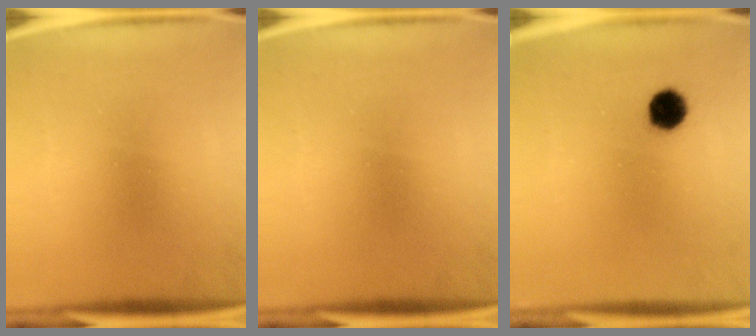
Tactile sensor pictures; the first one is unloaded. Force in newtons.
{"total": 0.0}
{"total": 5.3}